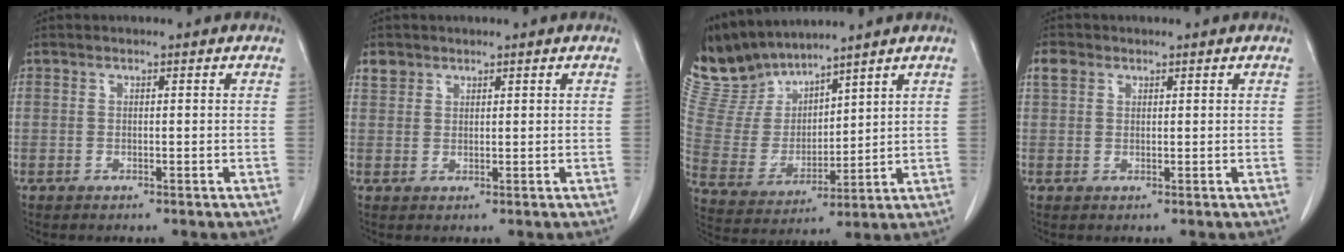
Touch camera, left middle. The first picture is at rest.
{"total": 1.9, "force": [1.4, 1.3, 0.1], "torque": [0.001, 0.007, 0.026]}
{"total": 10.5, "force": [10.2, 2.1, 1.3], "torque": [-0.051, 0.005, 0.230]}
{"total": 2.3, "force": [1.3, 1.7, 0.8], "torque": [-0.019, 0.011, 0.025]}